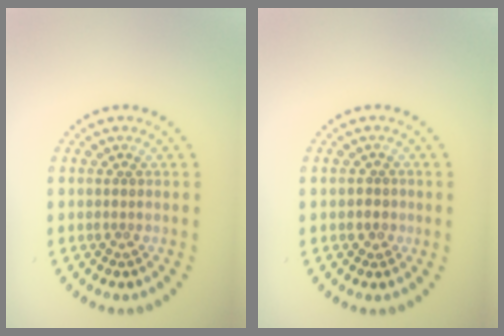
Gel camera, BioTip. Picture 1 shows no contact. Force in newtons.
{"total": 1.3, "press": 1.2, "slide": 0.5}